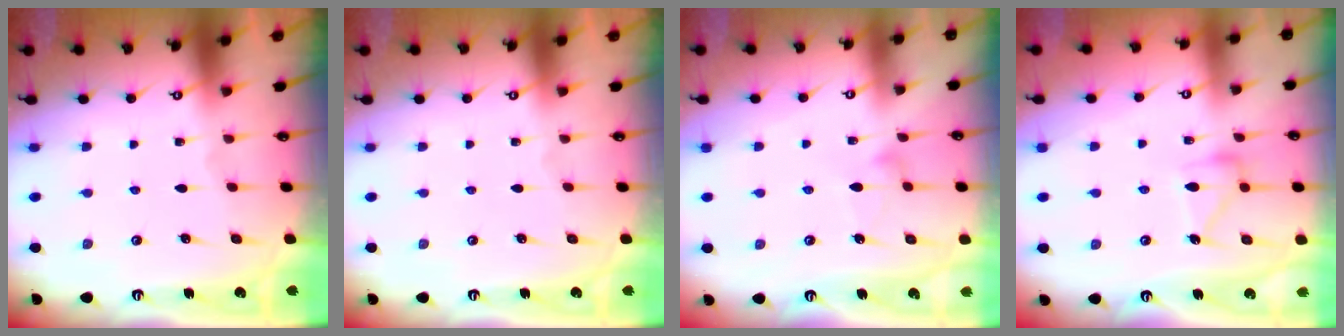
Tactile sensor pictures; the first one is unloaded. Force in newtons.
{"total": 0.0}
{"total": 5.8, "press": 5.8, "slide": 0.3}
{"total": 13.1, "press": 13.1, "slide": 0.7}